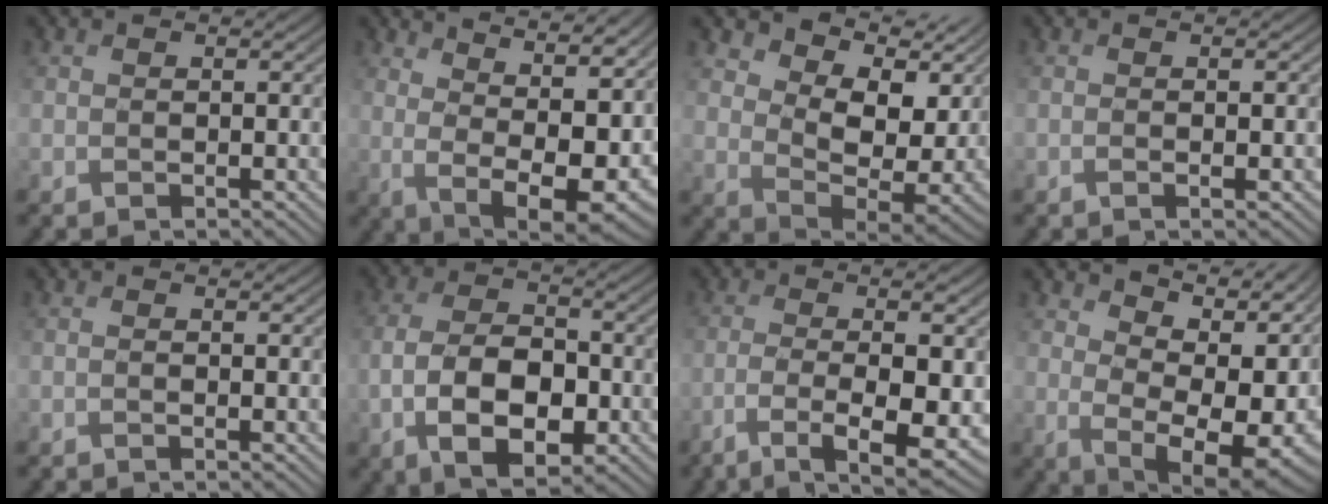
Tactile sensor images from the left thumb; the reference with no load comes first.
{"total": 12.9, "force": [5.3, 5.1, 10.7], "torque": [-0.166, -0.002, 0.076]}
{"total": 9.8, "force": [3.0, 4.9, 7.9], "torque": [-0.145, -0.013, 0.048]}
{"total": 1.3, "force": [-1.1, -0.6, 0.4], "torque": [0.004, 0.001, -0.027]}
{"total": 1.1, "force": [-0.8, -0.6, -0.3], "torque": [0.016, 0.000, -0.024]}
{"total": 9.5, "force": [-3.1, 5.1, 7.4], "torque": [-0.154, -0.011, -0.061]}
{"total": 7.8, "force": [-3.6, 1.0, 6.8], "torque": [-0.091, -0.004, -0.068]}
{"total": 14.0, "force": [5.3, 6.6, 11.1], "torque": [-0.150, 0.004, 0.096]}